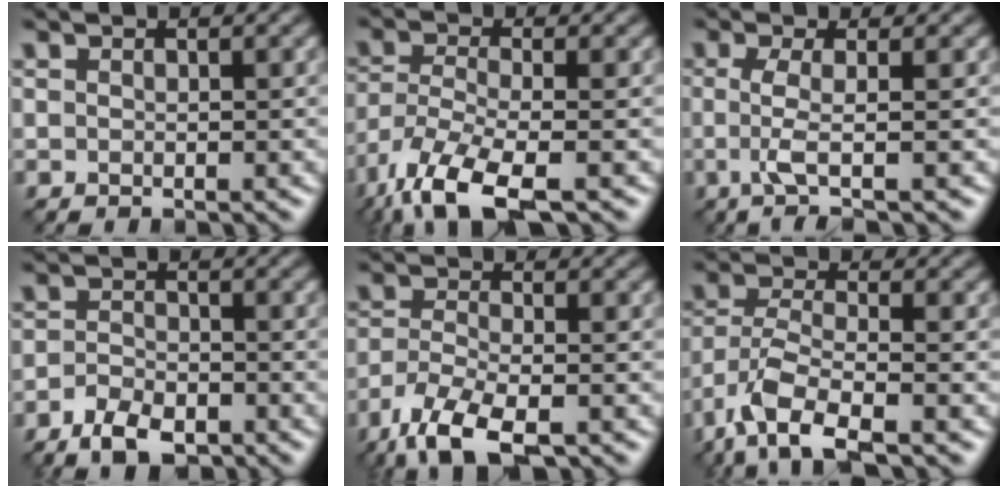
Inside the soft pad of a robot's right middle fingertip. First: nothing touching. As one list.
[{"total": 8.5, "force": [-5.5, 2.6, 6.0], "torque": [-0.133, -0.022, -0.109]}, {"total": 3.2, "force": [-0.4, 0.7, 3.1], "torque": [-0.065, -0.008, -0.012]}, {"total": 4.0, "force": [-2.7, 1.7, 2.4], "torque": [-0.040, -0.002, -0.053]}, {"total": 7.4, "force": [-5.1, 2.4, 4.7], "torque": [-0.100, -0.018, -0.103]}, {"total": 5.8, "force": [-3.6, 1.8, 4.2], "torque": [-0.086, -0.007, -0.073]}]